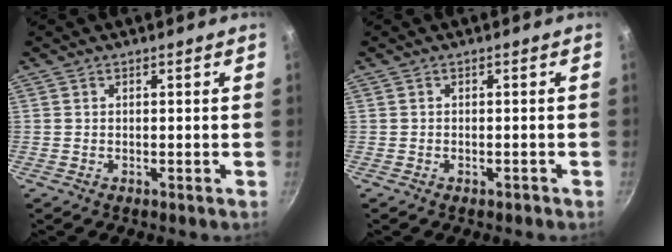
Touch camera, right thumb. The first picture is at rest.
{"total": 0.6, "force": [-0.5, 0.3, 0.2], "torque": [-0.008, 0.009, -0.004]}